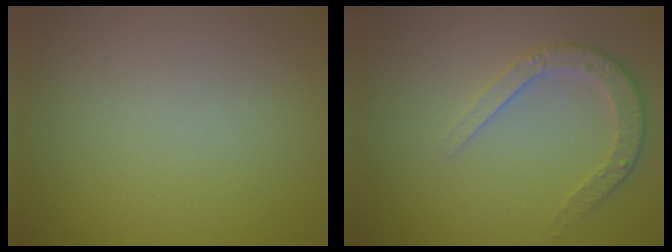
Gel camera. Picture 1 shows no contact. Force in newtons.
{"total": 3.4, "press": 2.7, "slide": 2.0}